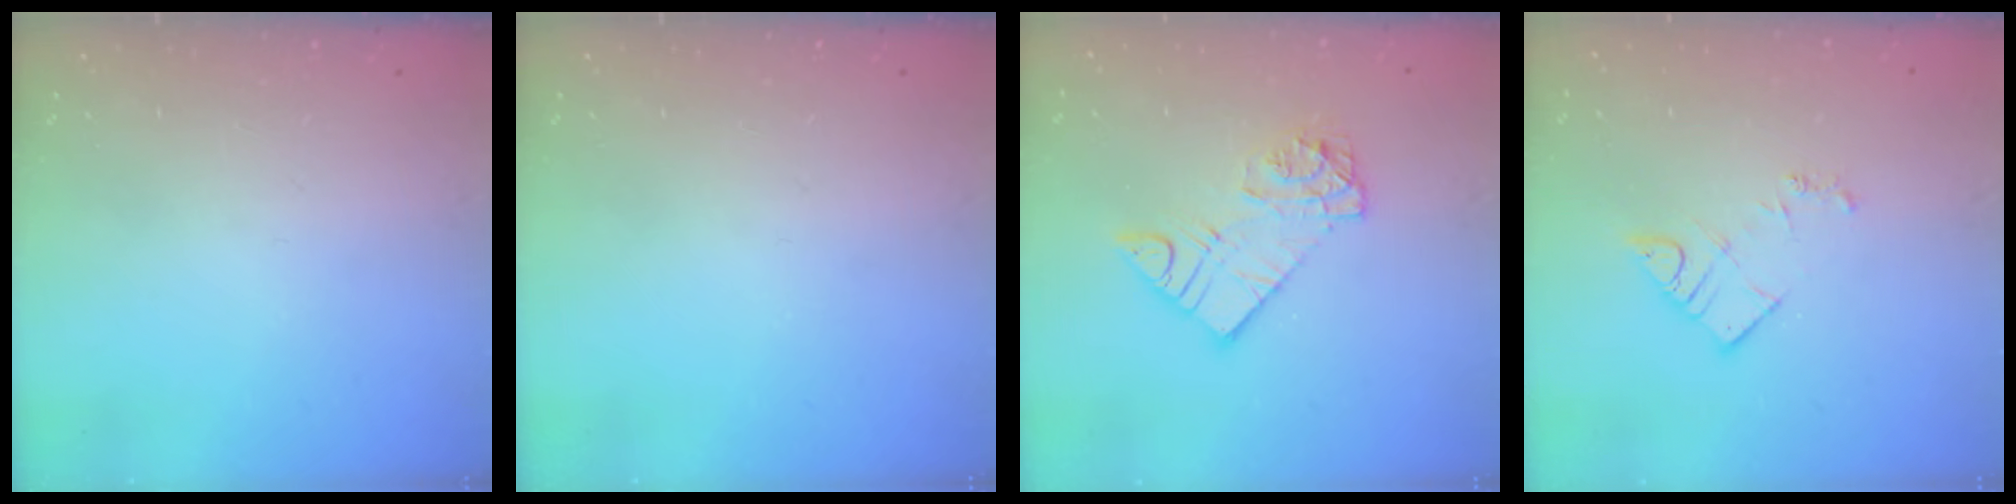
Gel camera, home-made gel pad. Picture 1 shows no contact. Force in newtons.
{"total": 0.0}
{"total": 9.9, "press": 9.9, "slide": 1.0}
{"total": 7.6, "press": 7.6, "slide": 0.6}